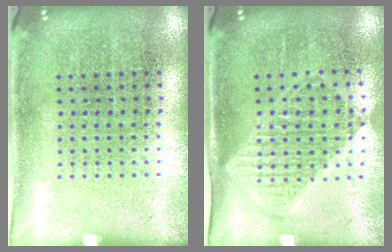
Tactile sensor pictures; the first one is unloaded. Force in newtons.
{"total": 1.2, "press": 1.0, "slide": 0.5}